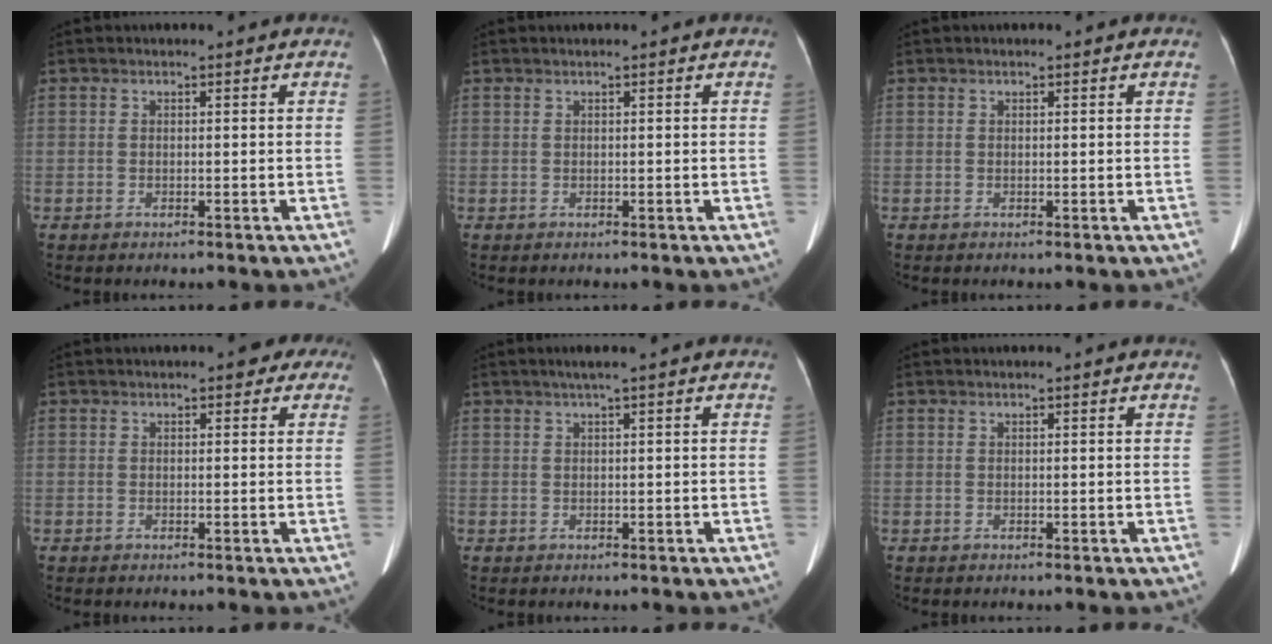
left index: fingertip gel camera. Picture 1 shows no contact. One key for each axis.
{"total": 0.6, "fx": 0.5, "fy": -0.1, "fz": 0.3, "tx": -0.009, "ty": 0.007, "tz": 0.011}
{"total": 0.0}
{"total": 4.0, "fx": 2.8, "fy": 2.0, "fz": 2.2, "tx": -0.013, "ty": 0.014, "tz": 0.024}
{"total": 1.6, "fx": 1.0, "fy": -0.3, "fz": 1.3, "tx": -0.027, "ty": 0.009, "tz": 0.019}
{"total": 0.7, "fx": 0.6, "fy": -0.1, "fz": 0.3, "tx": -0.011, "ty": 0.006, "tz": 0.015}